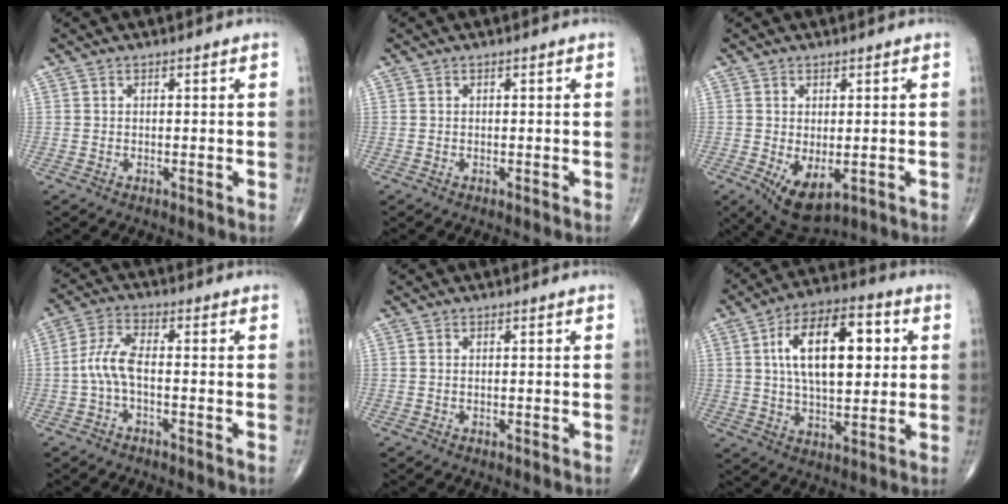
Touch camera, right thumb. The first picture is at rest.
{"total": 0.0}
{"total": 6.5, "force": [-1.4, 3.2, 5.4], "torque": [-0.083, -0.011, -0.005]}
{"total": 5.7, "force": [-1.2, 2.1, 5.1], "torque": [-0.118, 0.020, -0.030]}
{"total": 0.0}
{"total": 17.8, "force": [3.8, 8.7, 15.0], "torque": [-0.224, 0.008, 0.060]}